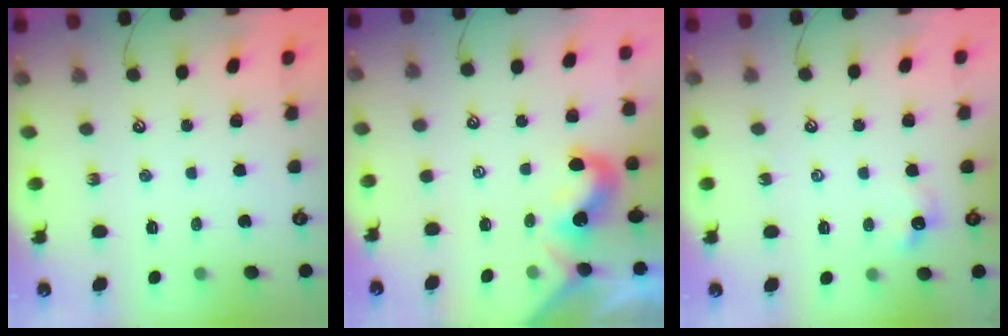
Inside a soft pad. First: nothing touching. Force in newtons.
{"total": 0.7, "press": 0.6, "slide": 0.4}
{"total": 5.9, "press": 5.8, "slide": 0.8}